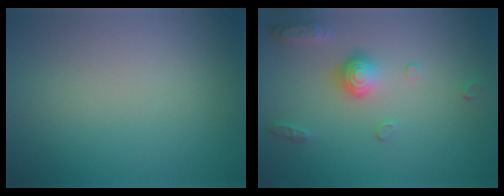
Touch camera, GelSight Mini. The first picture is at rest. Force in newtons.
{"total": 3.1, "press": 2.7, "slide": 1.6}